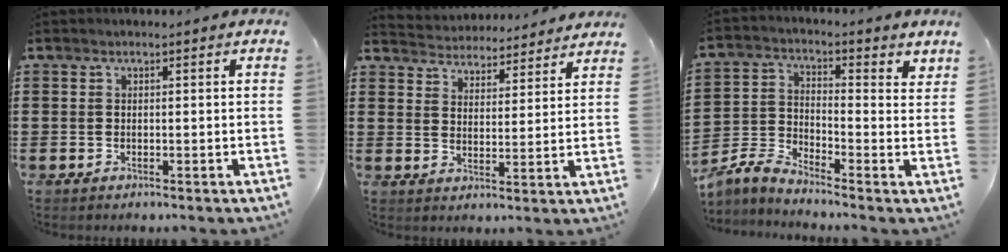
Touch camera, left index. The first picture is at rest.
{"total": 4.1, "force": [4.0, 0.1, -0.6], "torque": [-0.012, -0.030, 0.067]}
{"total": 3.2, "force": [-2.6, 0.8, 1.6], "torque": [-0.053, -0.012, -0.062]}